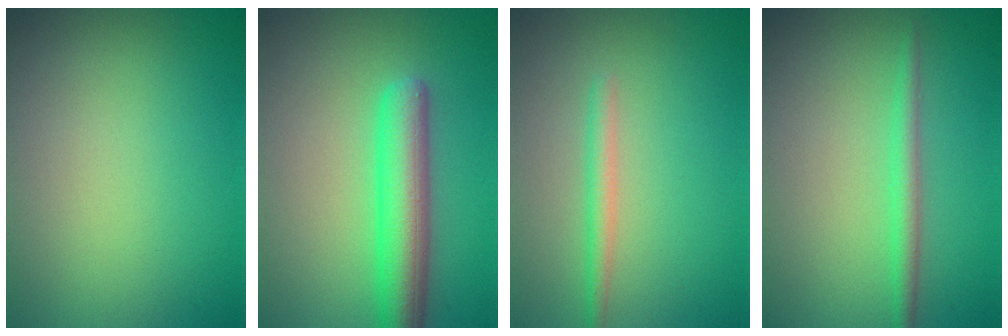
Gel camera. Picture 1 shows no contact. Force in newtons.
{"total": 5.5, "press": 5.5, "slide": 0.1}
{"total": 1.7, "press": 1.7, "slide": 0.1}
{"total": 1.9, "press": 1.9, "slide": 0.0}